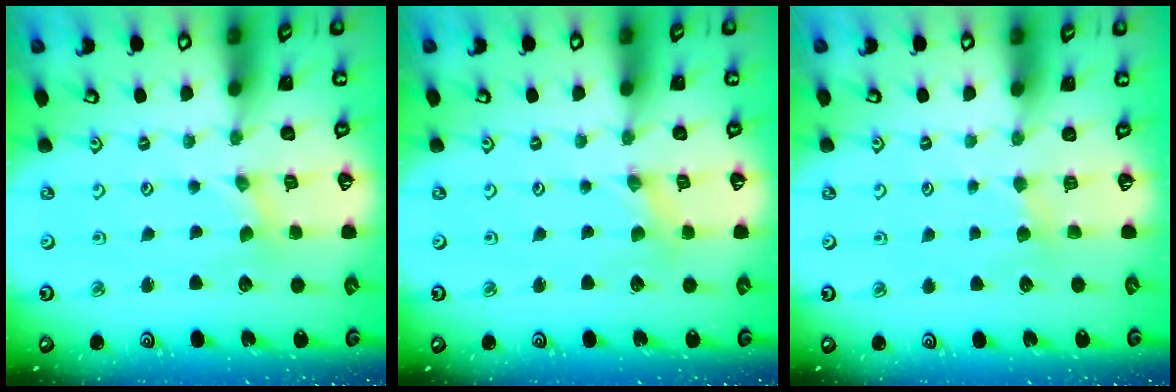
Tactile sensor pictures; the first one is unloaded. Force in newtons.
{"total": 0.0}
{"total": 2.9, "press": 2.9, "slide": 0.3}